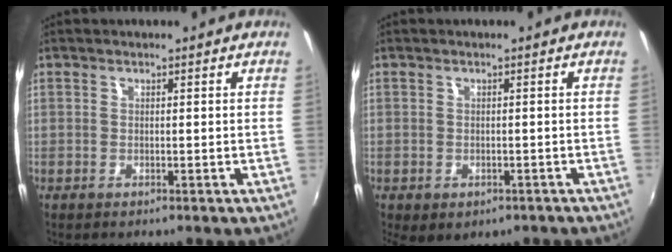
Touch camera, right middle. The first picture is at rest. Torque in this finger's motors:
{"motor_torque": [1.09, -1.05, 0.24, 0.15]}